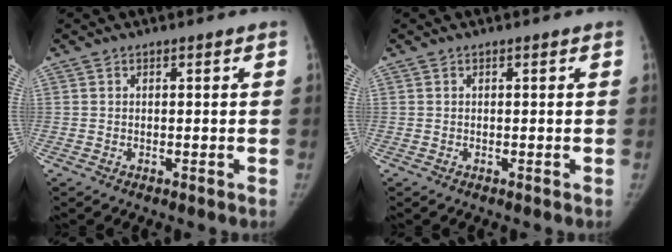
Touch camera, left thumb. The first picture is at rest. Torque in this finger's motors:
{"motor_torque": [-0.19, -0.12, 0.25, -0.21, 0.00]}